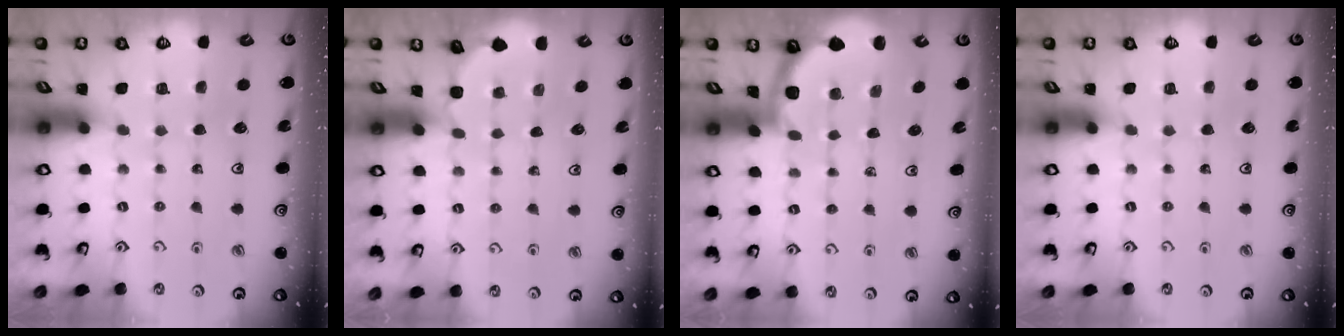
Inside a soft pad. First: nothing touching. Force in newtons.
{"total": 1.3, "press": 1.3, "slide": 0.1}
{"total": 1.9, "press": 1.9, "slide": 0.0}
{"total": 0.0}